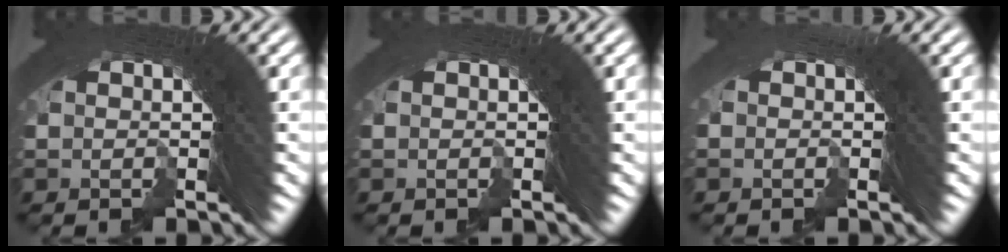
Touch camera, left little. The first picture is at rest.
{"total": 0.0}
{"total": 1.3, "force": [-0.9, -0.4, -0.7], "torque": [0.024, 0.011, -0.021]}